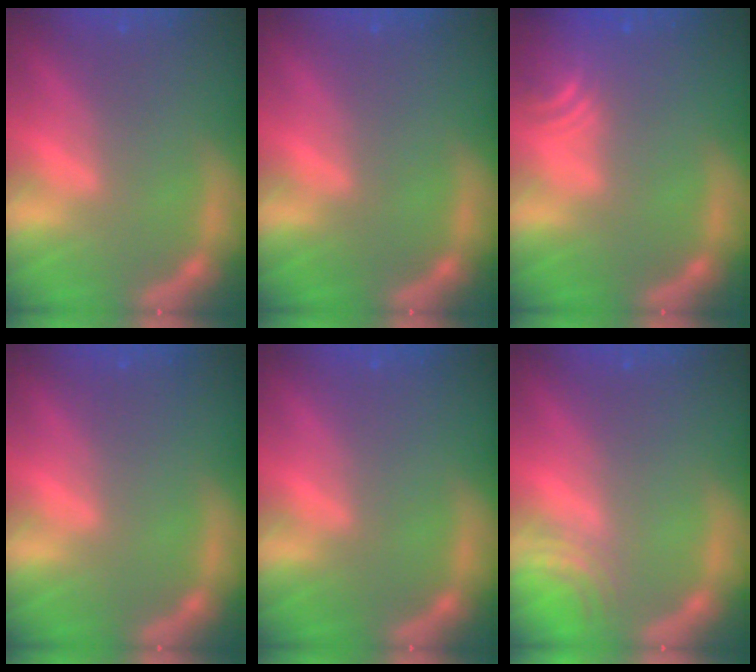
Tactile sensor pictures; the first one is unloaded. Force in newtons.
{"total": 0.0}
{"total": 4.5}
{"total": 0.0}
{"total": 0.0}
{"total": 2.5}